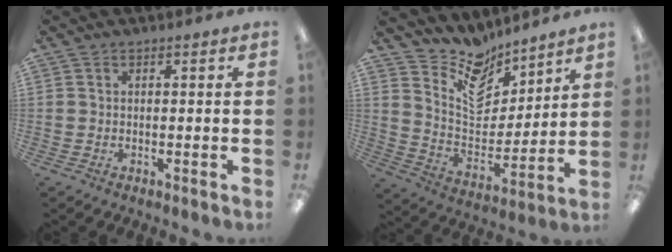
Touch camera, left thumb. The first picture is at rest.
{"total": 10.9, "force": [9.1, 5.2, 2.7], "torque": [-0.061, -0.091, 0.171]}